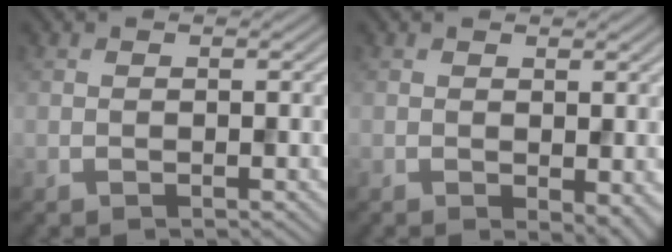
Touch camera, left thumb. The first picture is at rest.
{"total": 3.0, "force": [-0.5, 1.5, 2.6], "torque": [-0.035, -0.010, -0.004]}